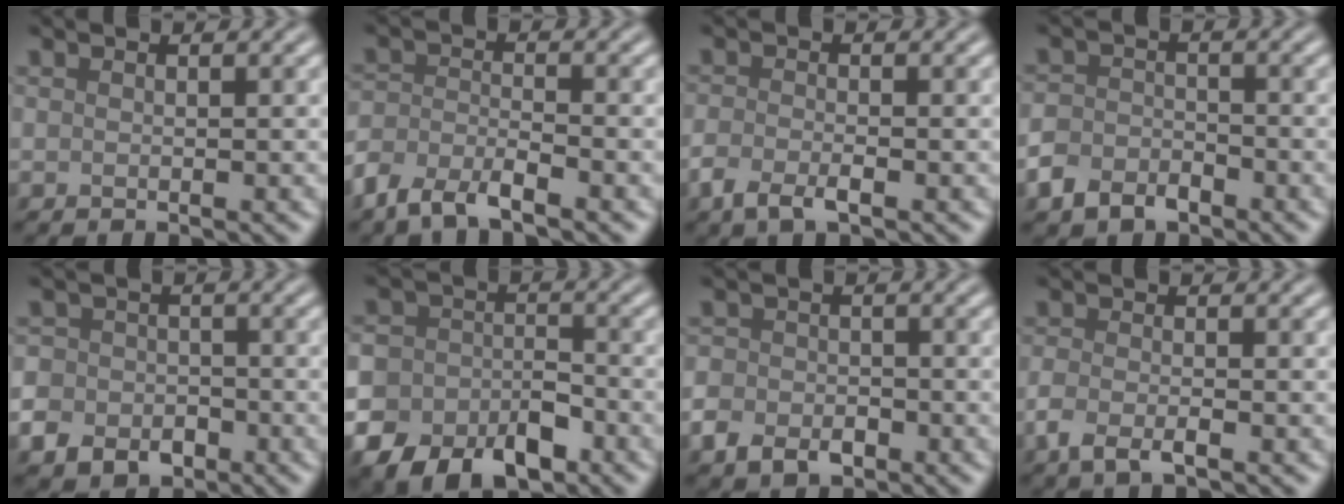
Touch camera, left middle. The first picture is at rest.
{"total": 3.9, "force": [-3.0, 1.2, 2.2], "torque": [-0.045, -0.005, -0.068]}
{"total": 2.6, "force": [-1.4, 0.9, 1.9], "torque": [-0.043, -0.004, -0.032]}
{"total": 3.4, "force": [-2.3, 2.1, 1.3], "torque": [-0.025, -0.002, -0.054]}
{"total": 6.3, "force": [-3.0, 5.3, 1.8], "torque": [-0.023, -0.018, -0.068]}
{"total": 10.8, "force": [-6.4, 7.4, 4.6], "torque": [-0.063, -0.029, -0.115]}
{"total": 3.3, "force": [-1.7, 2.3, 1.6], "torque": [-0.031, -0.005, -0.038]}
{"total": 2.6, "force": [-1.4, 1.0, 2.0], "torque": [-0.046, -0.005, -0.032]}